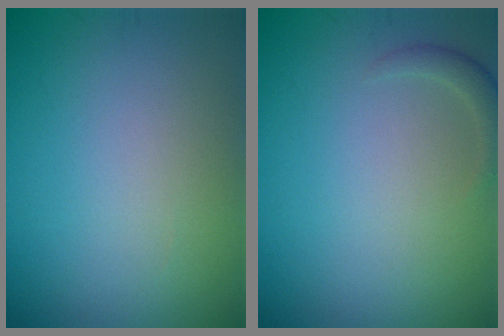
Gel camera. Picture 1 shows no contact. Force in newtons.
{"total": 1.2, "press": 1.2, "slide": 0.1}